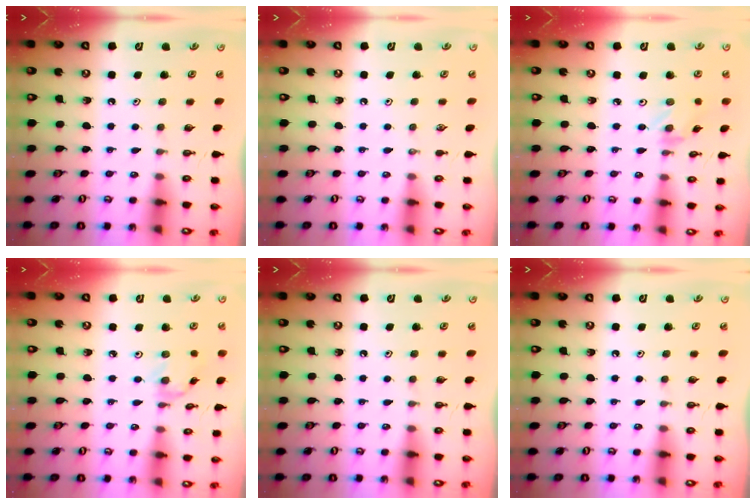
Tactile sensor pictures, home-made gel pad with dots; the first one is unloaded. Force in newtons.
{"total": 0.0}
{"total": 0.8, "press": 0.6, "slide": 0.5}
{"total": 2.4, "press": 2.4, "slide": 0.1}
{"total": 0.0}
{"total": 0.0}